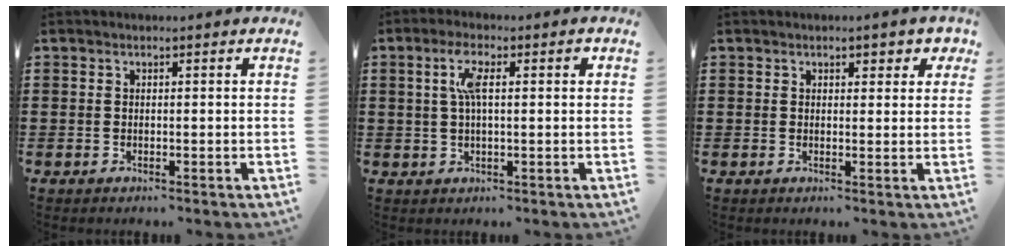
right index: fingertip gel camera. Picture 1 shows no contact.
{"total": 5.1, "force": [1.3, 1.5, 4.7], "torque": [-0.089, 0.008, 0.017]}
{"total": 1.9, "force": [1.2, 1.1, 0.9], "torque": [-0.006, 0.004, 0.018]}